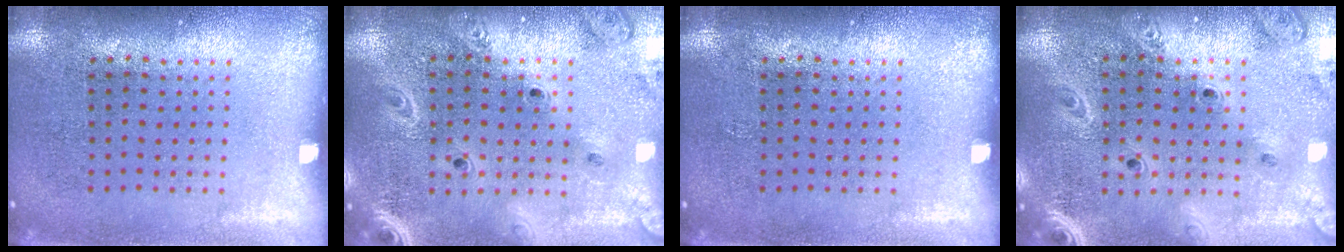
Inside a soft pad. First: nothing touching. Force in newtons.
{"total": 2.5, "press": 2.2, "slide": 1.2}
{"total": 0.0}
{"total": 2.5, "press": 2.2, "slide": 1.2}